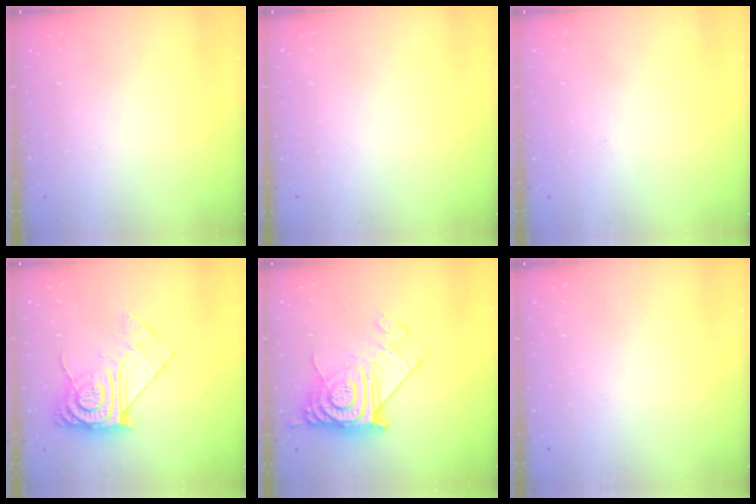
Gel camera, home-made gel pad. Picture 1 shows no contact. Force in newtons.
{"total": 0.0}
{"total": 2.2, "press": 2.2, "slide": 0.3}
{"total": 15.1, "press": 15.0, "slide": 1.6}
{"total": 16.0, "press": 15.9, "slide": 1.3}
{"total": 2.8, "press": 2.8, "slide": 0.4}